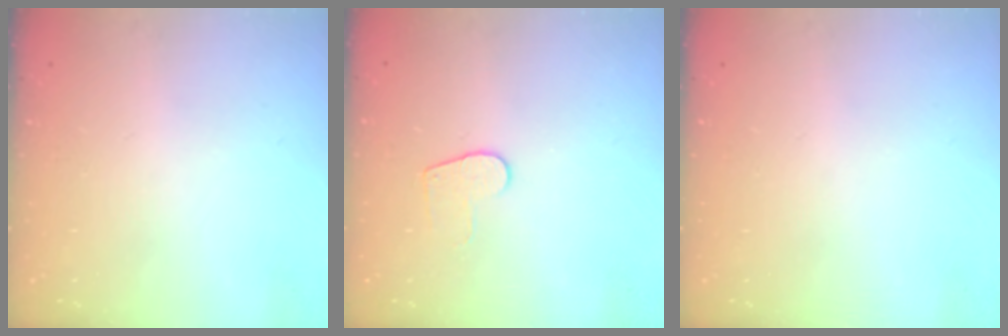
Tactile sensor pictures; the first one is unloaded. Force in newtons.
{"total": 6.4, "press": 6.4, "slide": 0.6}
{"total": 0.0}